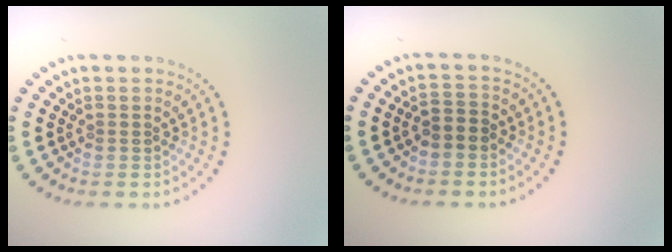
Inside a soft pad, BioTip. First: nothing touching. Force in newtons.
{"total": 1.7, "press": 1.5, "slide": 0.8}